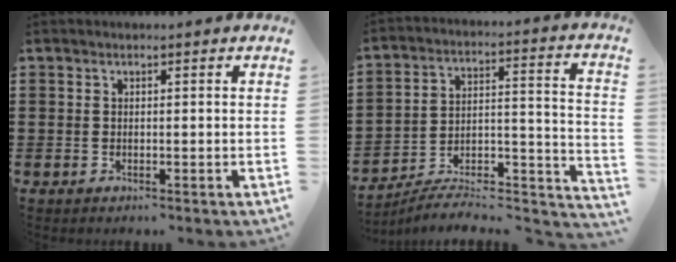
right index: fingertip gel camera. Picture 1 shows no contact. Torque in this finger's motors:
{"motor_torque": [-1.18, -0.47, -1.05, -0.21]}